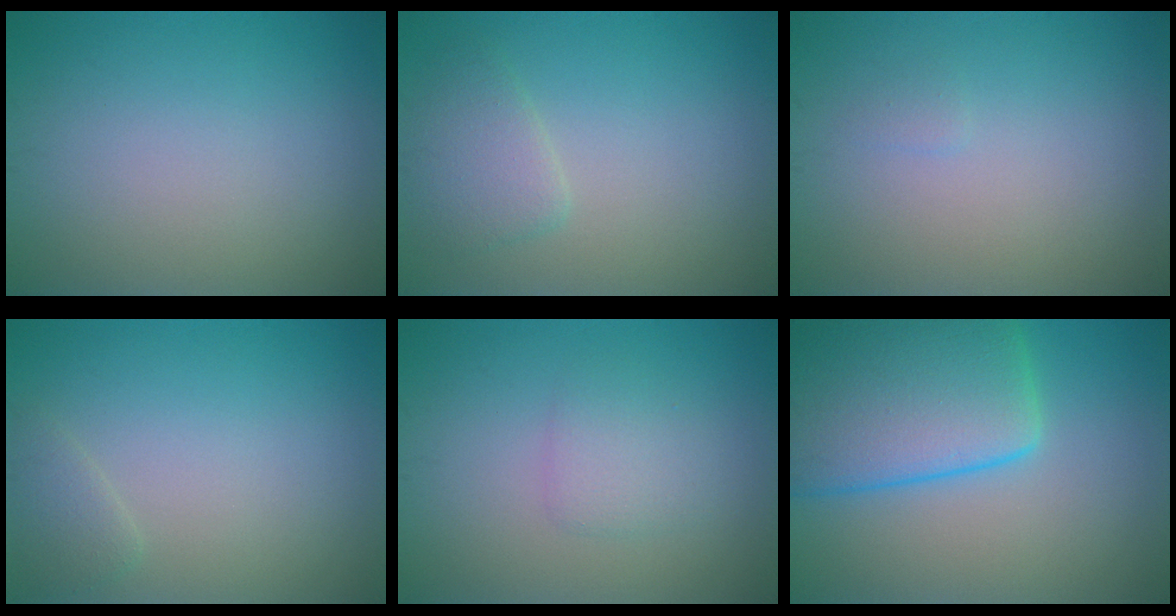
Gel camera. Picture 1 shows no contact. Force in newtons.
{"total": 2.5, "press": 2.5, "slide": 0.2}
{"total": 0.5, "press": 0.5, "slide": 0.1}
{"total": 1.3, "press": 1.3, "slide": 0.2}
{"total": 1.9, "press": 1.9, "slide": 0.1}
{"total": 10.8, "press": 10.8, "slide": 0.6}